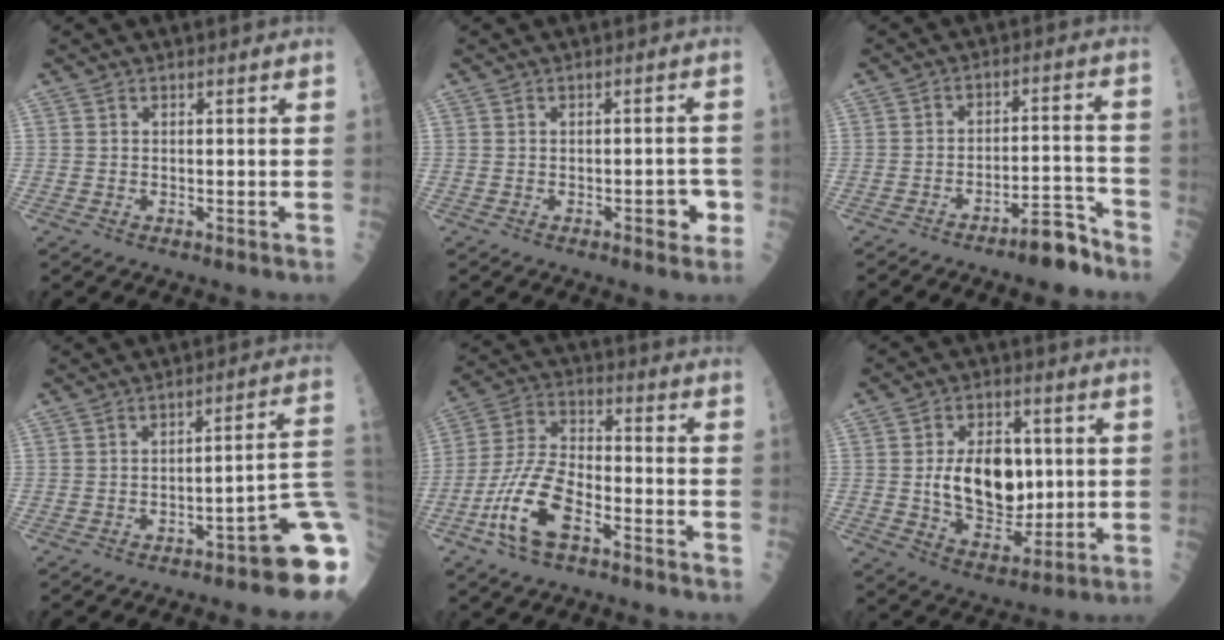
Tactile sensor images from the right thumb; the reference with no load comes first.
{"total": 4.1, "force": [-1.4, 1.7, 3.5], "torque": [-0.033, 0.010, -0.013]}
{"total": 7.5, "force": [-5.6, 2.0, 4.6], "torque": [-0.062, 0.052, -0.085]}
{"total": 12.6, "force": [-5.8, 2.1, 11.0], "torque": [-0.089, 0.060, -0.078]}
{"total": 13.4, "force": [-6.2, 5.7, 10.3], "torque": [-0.217, 0.037, -0.120]}
{"total": 14.2, "force": [1.1, 9.1, 10.9], "torque": [-0.128, -0.010, 0.029]}